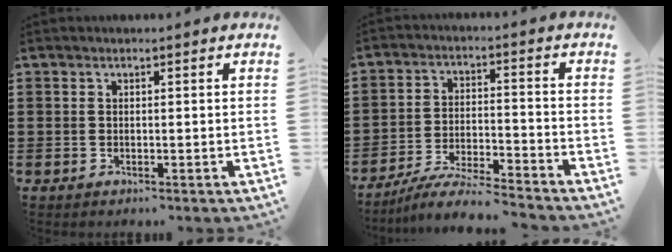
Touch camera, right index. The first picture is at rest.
{"total": 6.6, "force": [-6.2, -0.1, 2.1], "torque": [-0.043, -0.003, -0.121]}